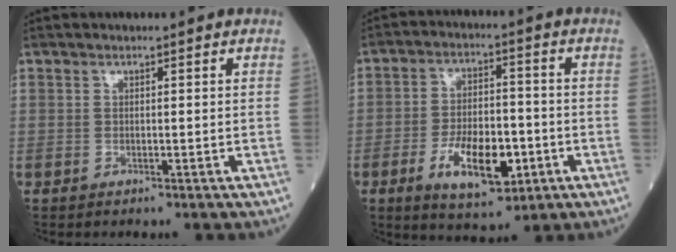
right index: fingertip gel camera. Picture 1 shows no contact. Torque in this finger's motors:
{"motor_torque": [0.42, -0.20, 0.23, 0.11]}